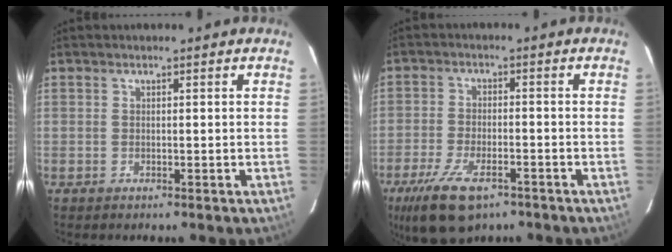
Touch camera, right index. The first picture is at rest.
{"total": 9.9, "force": [-6.4, 3.7, 6.5], "torque": [-0.126, -0.015, -0.109]}